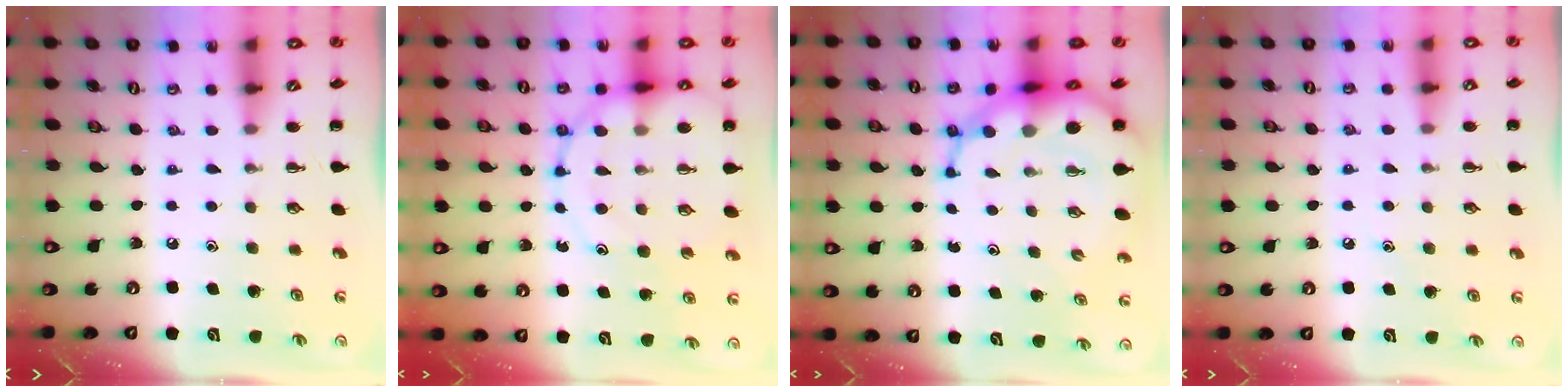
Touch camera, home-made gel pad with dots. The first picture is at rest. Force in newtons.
{"total": 15.0, "press": 14.7, "slide": 2.6}
{"total": 11.5, "press": 11.1, "slide": 3.2}
{"total": 5.3, "press": 5.1, "slide": 1.4}